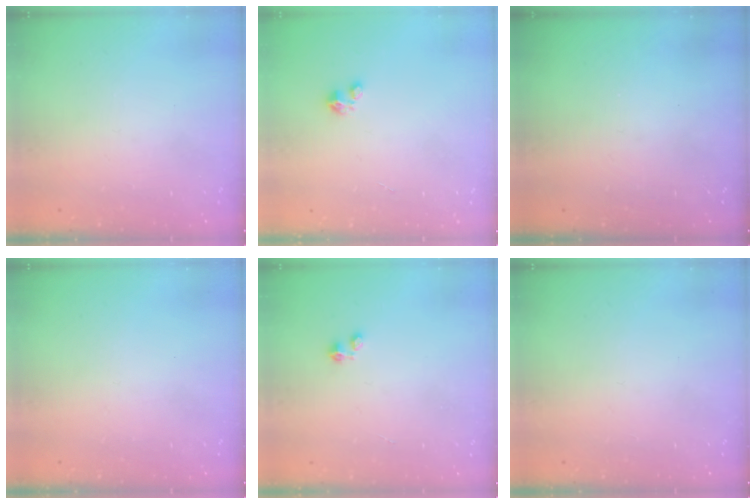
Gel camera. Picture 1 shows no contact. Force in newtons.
{"total": 1.5, "press": 1.5, "slide": 0.1}
{"total": 0.0}
{"total": 0.0}
{"total": 0.0}
{"total": 0.0}